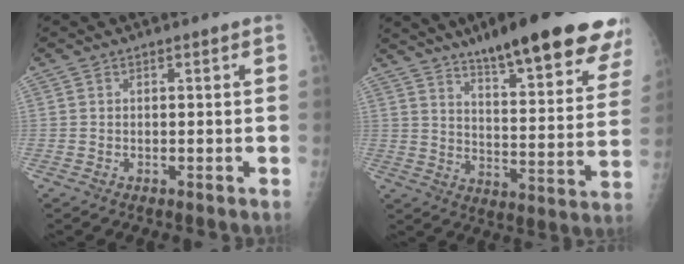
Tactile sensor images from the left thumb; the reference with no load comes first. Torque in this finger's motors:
{"motor_torque": [0.60, 0.59, 1.51, -1.28, 0.13]}